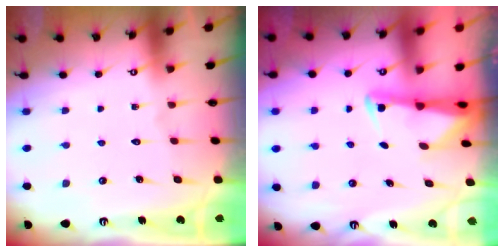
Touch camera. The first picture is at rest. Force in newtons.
{"total": 2.3, "press": 2.2, "slide": 0.5}